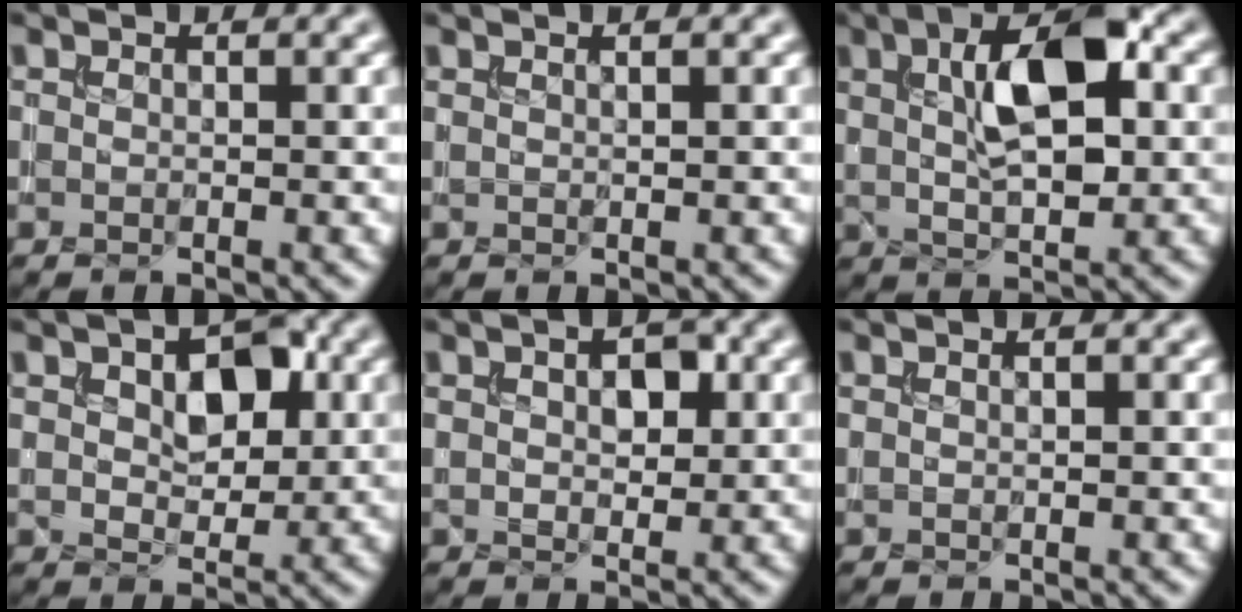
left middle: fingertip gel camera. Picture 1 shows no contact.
{"total": 0.8, "force": [0.5, 0.2, 0.6], "torque": [-0.006, 0.001, 0.003]}
{"total": 8.0, "force": [2.2, 3.3, 7.0], "torque": [-0.118, 0.010, 0.036]}
{"total": 5.4, "force": [1.6, 3.2, 4.1], "torque": [-0.067, 0.002, 0.023]}
{"total": 3.2, "force": [1.0, 1.8, 2.4], "torque": [-0.036, 0.003, 0.019]}
{"total": 0.6, "force": [0.3, 0.1, 0.5], "torque": [-0.011, 0.001, 0.004]}